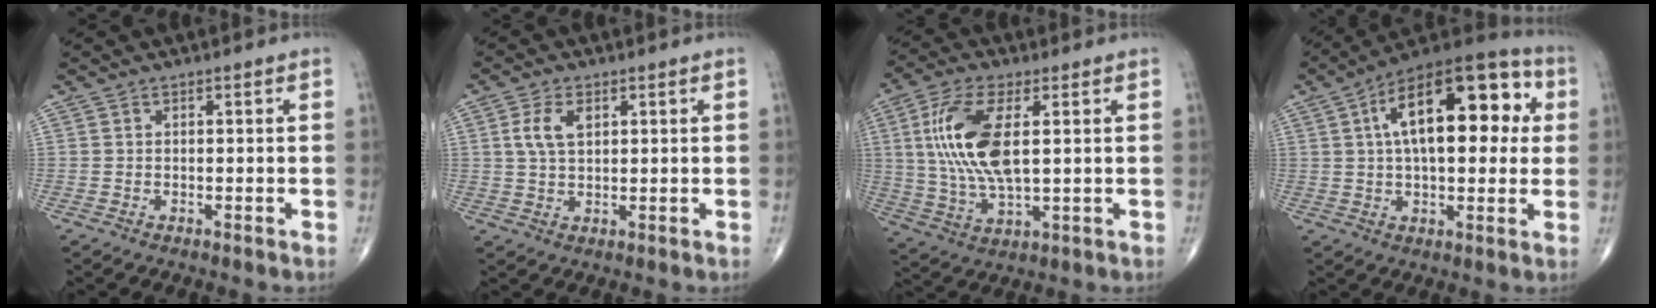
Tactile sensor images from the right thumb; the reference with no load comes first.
{"total": 5.1, "force": [1.6, 2.8, 3.9], "torque": [-0.078, 0.001, 0.030]}
{"total": 14.6, "force": [2.7, 5.9, 13.0], "torque": [-0.276, -0.007, 0.055]}
{"total": 22.1, "force": [5.0, 10.5, 18.9], "torque": [-0.263, 0.025, 0.065]}